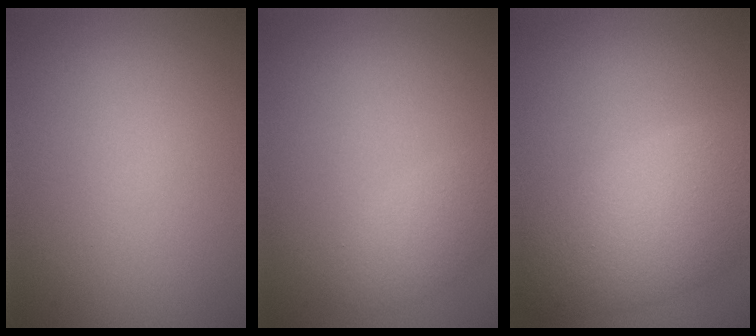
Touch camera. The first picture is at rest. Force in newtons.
{"total": 2.0, "press": 2.0, "slide": 0.0}
{"total": 7.0, "press": 7.0, "slide": 0.6}